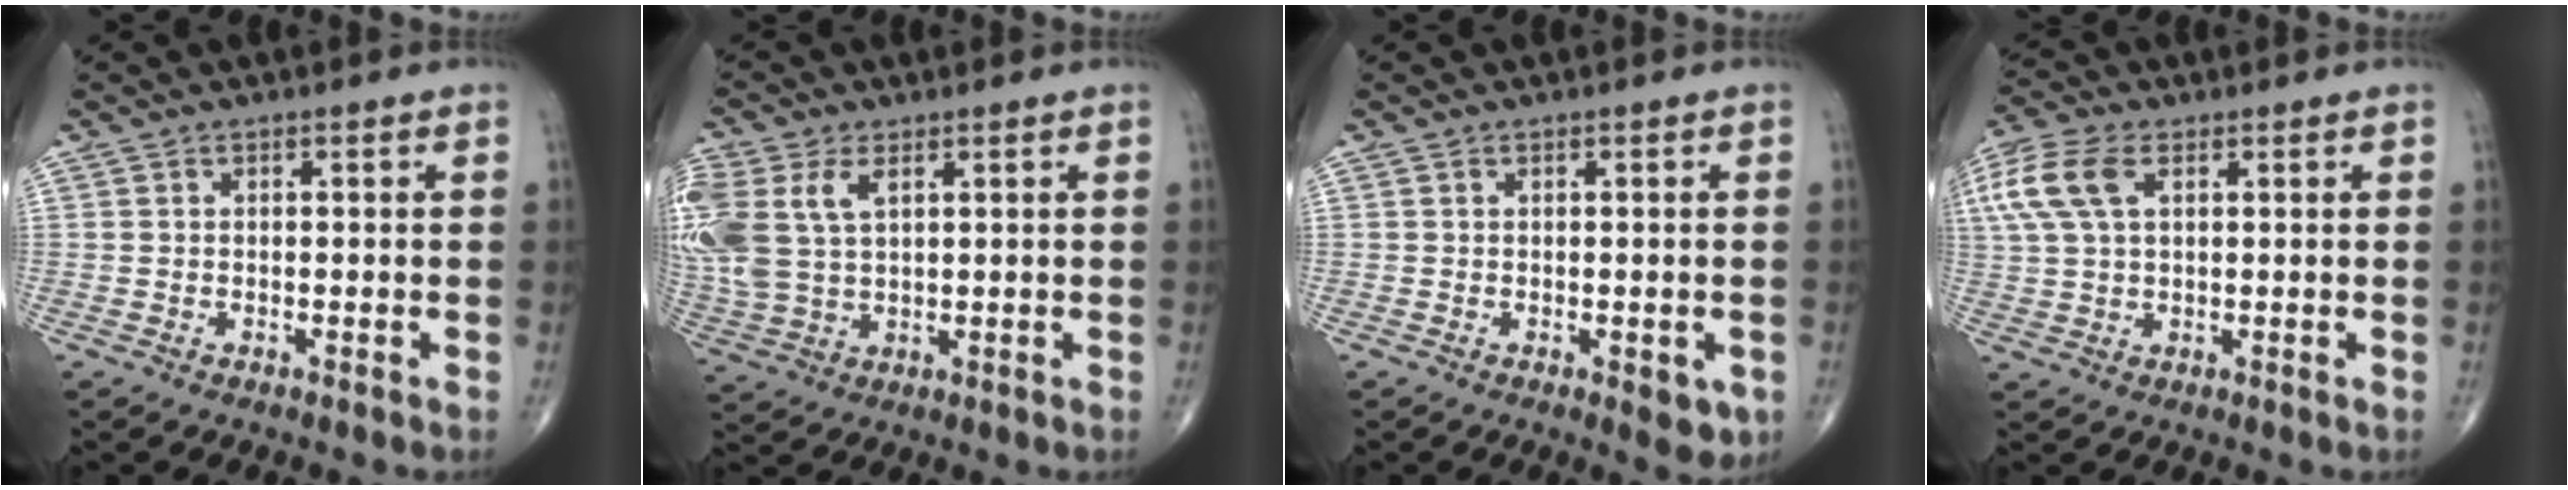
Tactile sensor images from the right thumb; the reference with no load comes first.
{"total": 13.6, "force": [4.1, 8.4, 9.9], "torque": [-0.258, 0.004, 0.088]}
{"total": 4.0, "force": [-1.0, 1.9, 3.4], "torque": [-0.024, -0.007, -0.007]}
{"total": 10.4, "force": [3.6, 5.8, 7.9], "torque": [-0.191, 0.017, 0.072]}